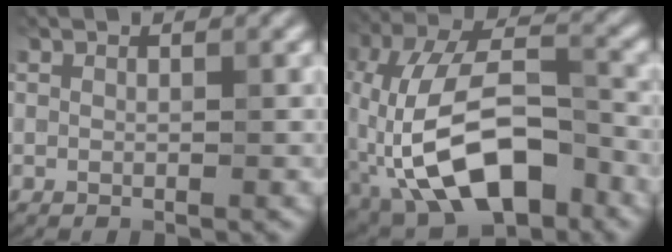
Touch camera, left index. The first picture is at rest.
{"total": 13.2, "force": [-5.5, 6.3, 10.2], "torque": [-0.193, 0.001, -0.101]}